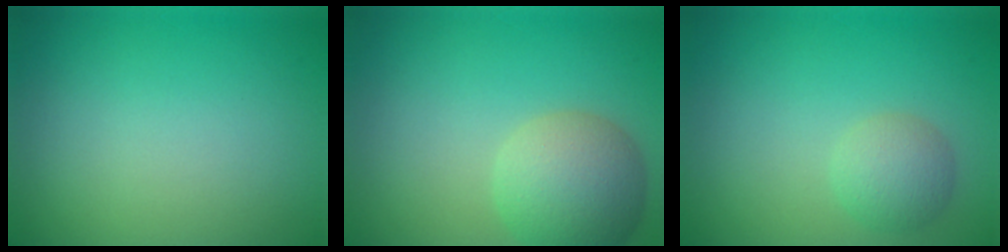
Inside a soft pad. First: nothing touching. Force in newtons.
{"total": 5.4, "press": 5.4, "slide": 0.5}
{"total": 2.4, "press": 2.4, "slide": 0.1}